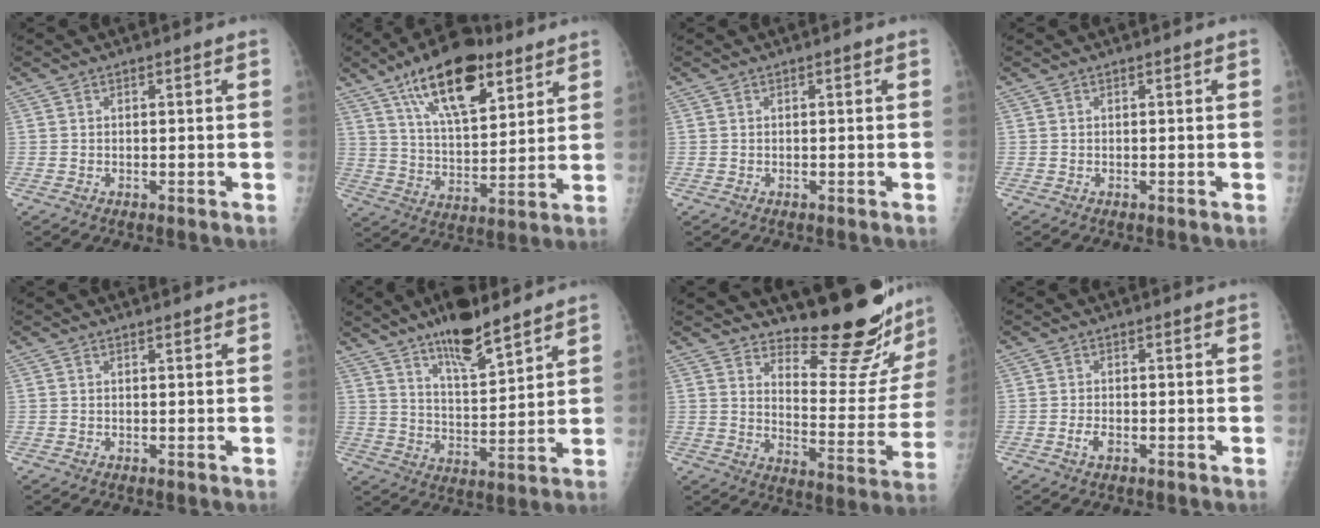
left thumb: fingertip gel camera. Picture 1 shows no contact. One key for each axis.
{"total": 19.2, "fx": 11.0, "fy": 8.3, "fz": 13.4, "tx": -0.186, "ty": -0.043, "tz": 0.188}
{"total": 0.0}
{"total": 0.0}
{"total": 0.7, "fx": 0.6, "fy": 0.2, "fz": 0.2, "tx": -0.005, "ty": -0.005, "tz": 0.010}
{"total": 12.4, "fx": 9.1, "fy": 3.3, "fz": 7.7, "tx": -0.112, "ty": -0.059, "tz": 0.159}
{"total": 18.5, "fx": 17.0, "fy": 2.8, "fz": 6.9, "tx": -0.059, "ty": -0.177, "tz": 0.226}
{"total": 1.8, "fx": -0.7, "fy": 1.0, "fz": 1.3, "tx": -0.025, "ty": 0.001, "tz": -0.013}